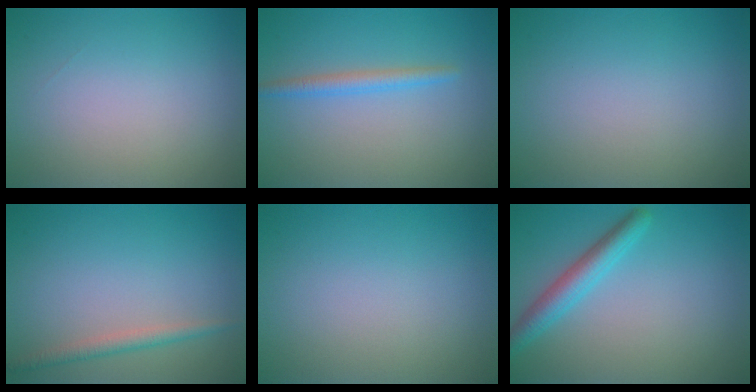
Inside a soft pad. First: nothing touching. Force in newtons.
{"total": 1.8, "press": 1.8, "slide": 0.2}
{"total": 0.0}
{"total": 1.7, "press": 1.7, "slide": 0.1}
{"total": 0.0}
{"total": 3.2, "press": 3.2, "slide": 0.1}